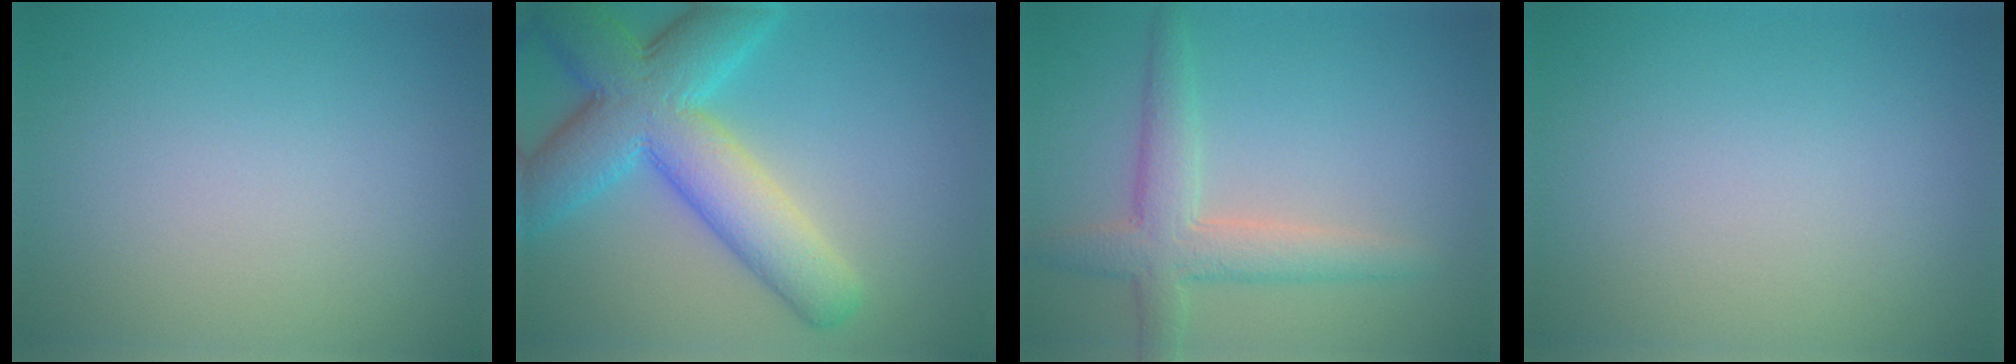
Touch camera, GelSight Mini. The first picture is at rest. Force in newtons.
{"total": 9.8, "press": 9.8, "slide": 0.4}
{"total": 4.4, "press": 4.4, "slide": 0.3}
{"total": 0.0}